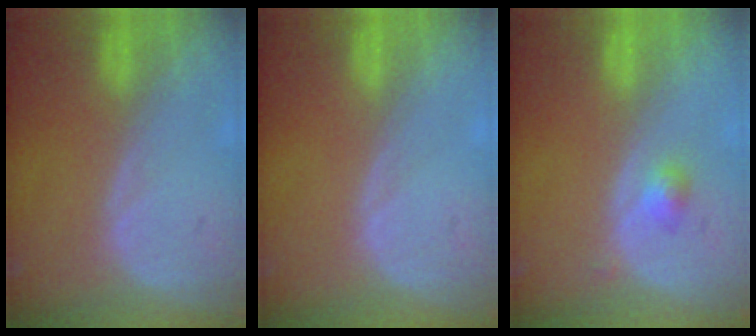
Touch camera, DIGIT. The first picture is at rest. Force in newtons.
{"total": 0.0}
{"total": 2.0, "press": 1.8, "slide": 0.8}